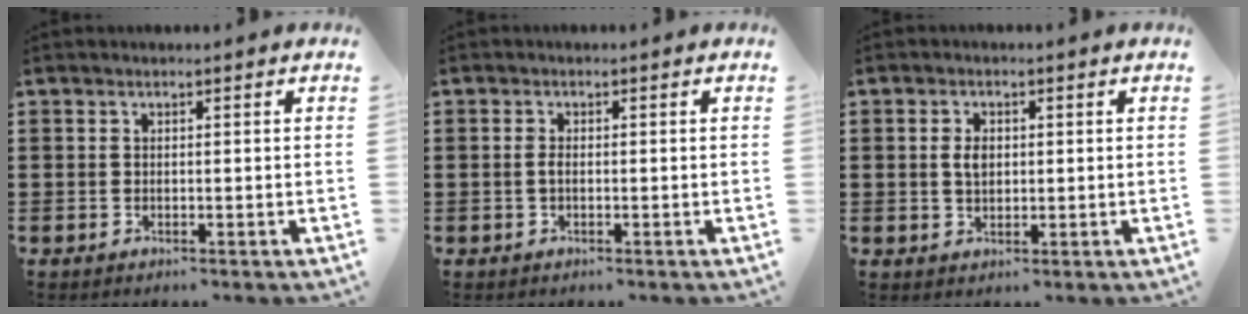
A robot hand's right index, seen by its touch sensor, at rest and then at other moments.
{"total": 1.2, "force": [-0.2, 0.4, 1.1], "torque": [-0.028, -0.004, -0.007]}
{"total": 2.8, "force": [0.3, 1.6, 2.2], "torque": [-0.047, 0.008, 0.004]}